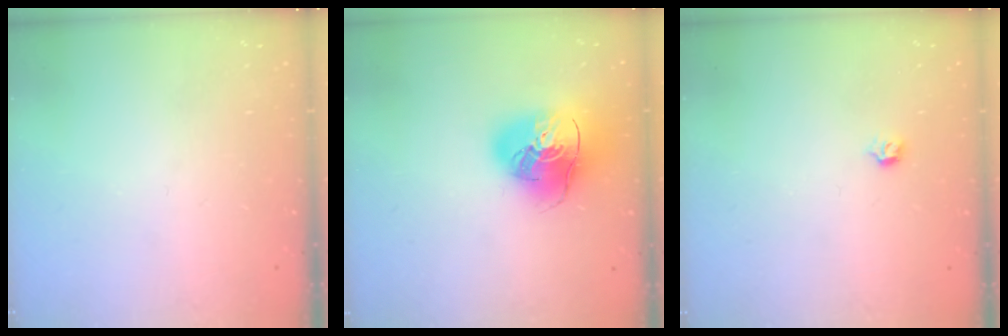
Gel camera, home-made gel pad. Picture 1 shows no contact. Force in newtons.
{"total": 17.7, "press": 17.5, "slide": 2.5}
{"total": 2.8, "press": 2.7, "slide": 0.8}